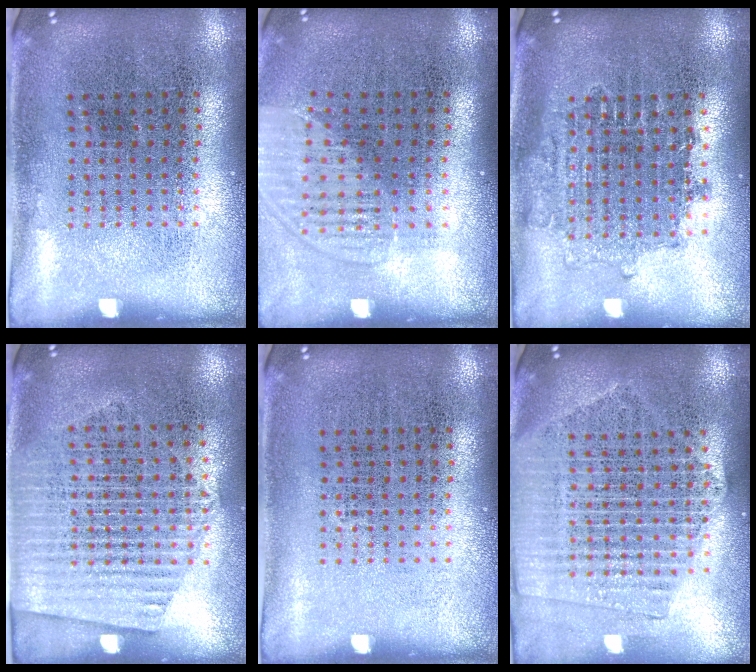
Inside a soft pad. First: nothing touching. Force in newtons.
{"total": 1.4, "press": 1.3, "slide": 0.5}
{"total": 1.6, "press": 1.3, "slide": 0.9}
{"total": 1.5, "press": 1.4, "slide": 0.7}
{"total": 0.0}
{"total": 2.1, "press": 1.9, "slide": 0.9}